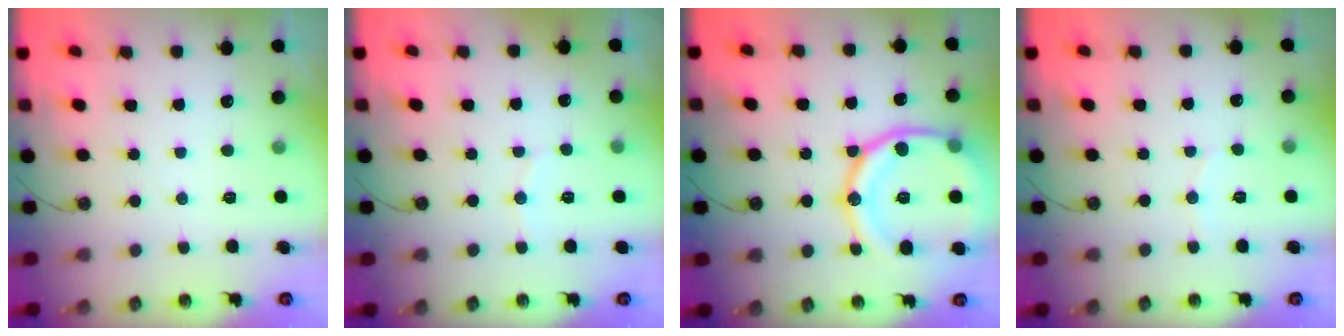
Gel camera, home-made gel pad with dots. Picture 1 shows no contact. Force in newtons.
{"total": 3.8, "press": 3.6, "slide": 1.0}
{"total": 21.5, "press": 21.4, "slide": 2.4}
{"total": 3.0, "press": 3.0, "slide": 0.4}